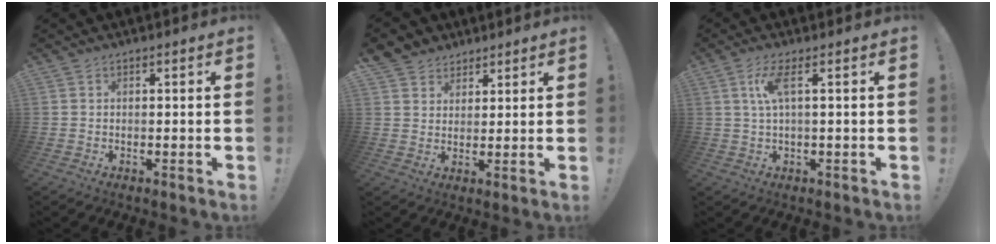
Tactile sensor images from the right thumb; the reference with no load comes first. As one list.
[{"total": 5.2, "force": [3.5, 3.8, 0.0], "torque": [-0.005, -0.027, 0.070]}, {"total": 5.7, "force": [1.6, 0.7, 5.4], "torque": [-0.098, -0.002, 0.024]}]